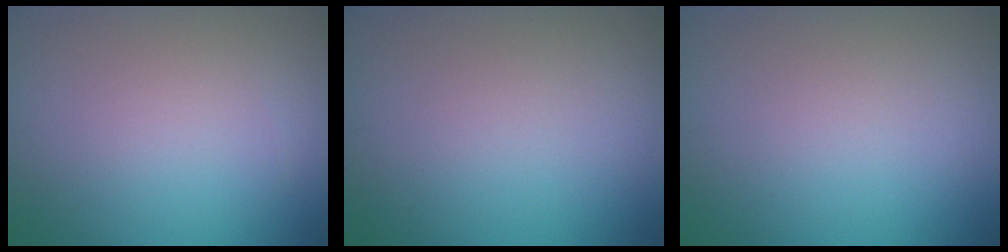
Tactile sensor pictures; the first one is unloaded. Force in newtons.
{"total": 0.0}
{"total": 0.0}